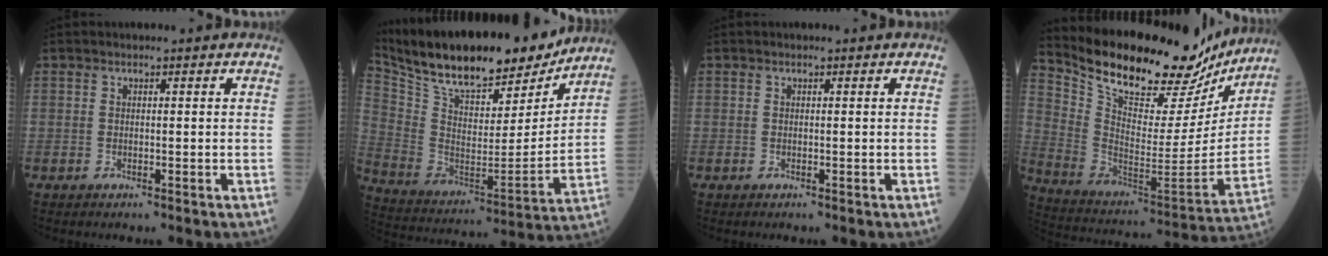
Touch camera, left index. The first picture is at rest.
{"total": 24.4, "force": [21.0, 6.4, 10.7], "torque": [-0.195, -0.007, 0.332]}
{"total": 0.0}
{"total": 25.4, "force": [21.6, 7.7, 10.9], "torque": [-0.181, -0.022, 0.323]}